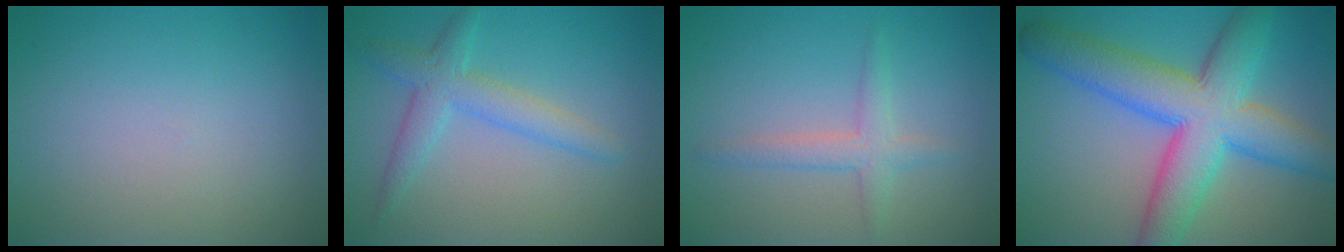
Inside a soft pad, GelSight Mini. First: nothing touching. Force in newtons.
{"total": 3.4, "press": 3.4, "slide": 0.2}
{"total": 2.2, "press": 2.2, "slide": 0.0}
{"total": 10.2, "press": 10.2, "slide": 0.3}